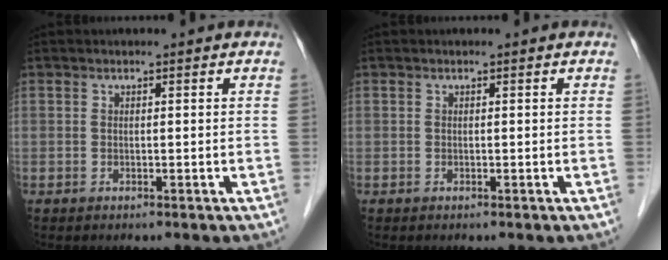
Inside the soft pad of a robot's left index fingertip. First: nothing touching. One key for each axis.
{"total": 0.0}